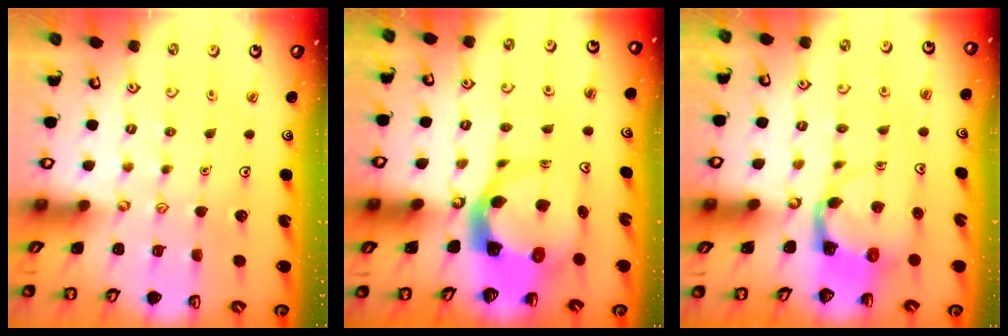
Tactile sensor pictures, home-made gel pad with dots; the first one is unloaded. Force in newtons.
{"total": 6.5, "press": 6.4, "slide": 1.0}
{"total": 3.8, "press": 3.8, "slide": 0.7}